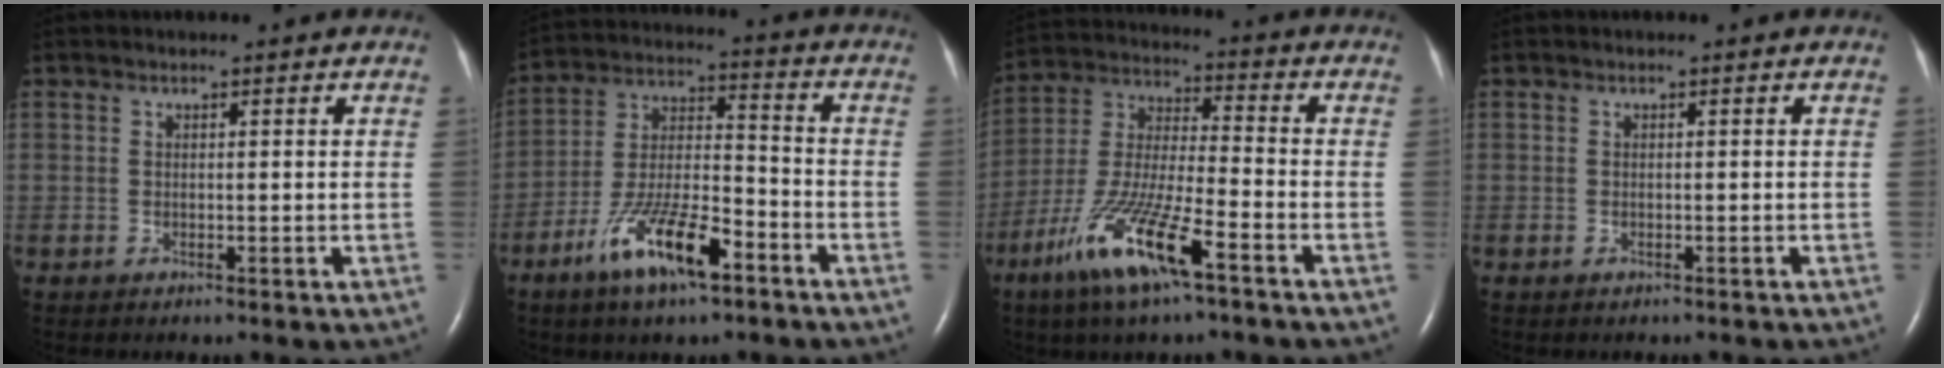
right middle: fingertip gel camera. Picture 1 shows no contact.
{"total": 12.5, "force": [-7.2, 3.1, 9.7], "torque": [-0.194, -0.002, -0.129]}
{"total": 14.1, "force": [-7.8, 1.7, 11.6], "torque": [-0.246, -0.023, -0.148]}
{"total": 0.5, "force": [-0.4, 0.2, 0.2], "torque": [-0.012, -0.002, -0.004]}